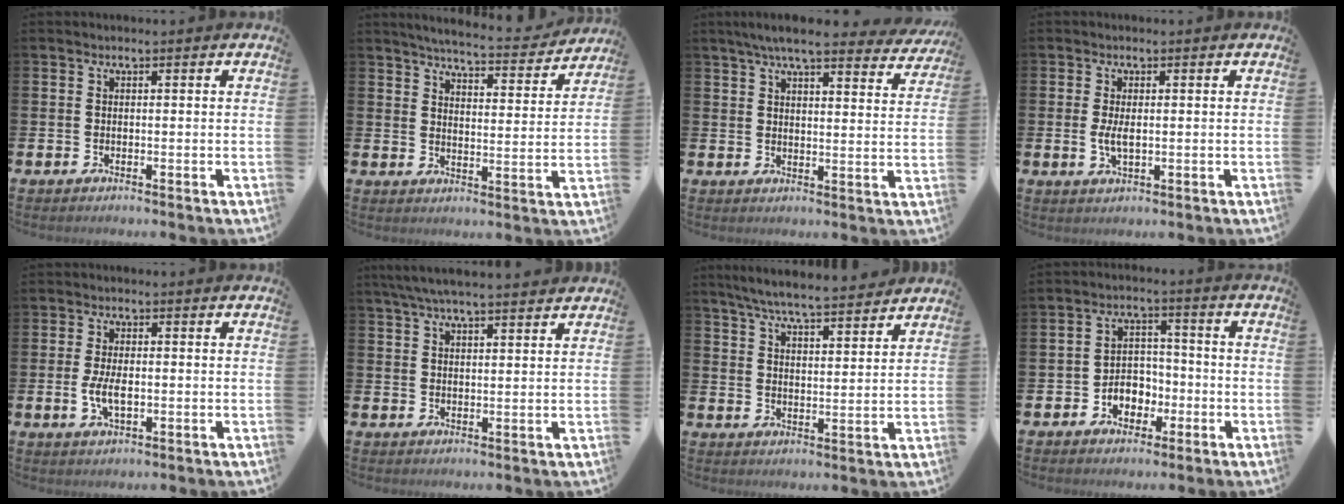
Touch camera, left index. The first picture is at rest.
{"total": 5.6, "force": [5.4, 0.4, 1.3], "torque": [-0.032, -0.043, 0.088]}
{"total": 6.5, "force": [5.8, 0.9, 2.8], "torque": [-0.063, -0.026, 0.100]}
{"total": 2.6, "force": [0.1, 1.1, 2.4], "torque": [-0.039, -0.001, -0.002]}
{"total": 3.9, "force": [-0.4, 1.9, 3.4], "torque": [-0.069, 0.002, -0.009]}
{"total": 5.2, "force": [4.8, 0.5, 2.1], "torque": [-0.048, -0.010, 0.086]}
{"total": 6.6, "force": [6.3, 0.4, 1.9], "torque": [-0.052, -0.040, 0.109]}
{"total": 3.9, "force": [-1.8, 3.2, 1.4], "torque": [-0.035, 0.006, -0.041]}